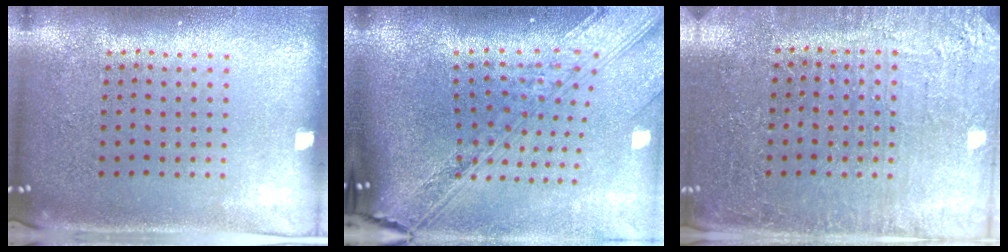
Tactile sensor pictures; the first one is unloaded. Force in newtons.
{"total": 4.1, "press": 2.9, "slide": 2.8}
{"total": 2.8, "press": 2.8, "slide": 0.3}